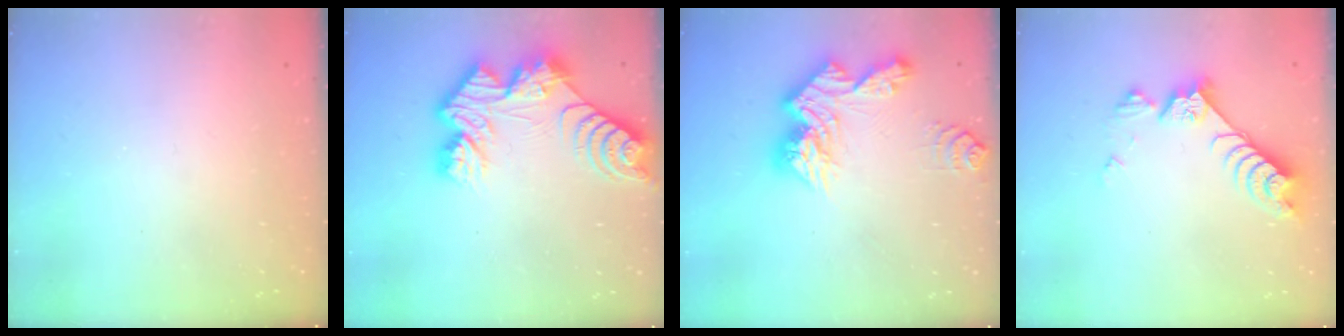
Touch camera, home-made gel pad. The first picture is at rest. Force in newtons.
{"total": 13.6, "press": 13.6, "slide": 0.9}
{"total": 15.6, "press": 15.5, "slide": 1.3}
{"total": 8.6, "press": 8.6, "slide": 0.3}